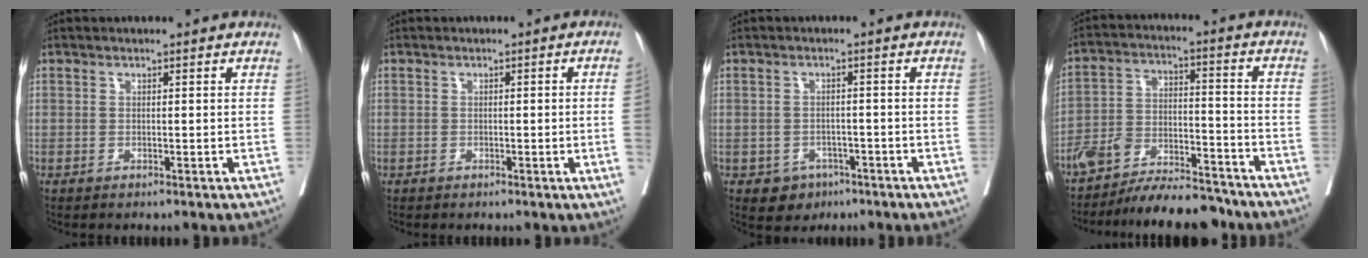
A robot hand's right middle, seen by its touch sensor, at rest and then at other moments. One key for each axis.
{"total": 2.3, "fx": -0.4, "fy": -0.5, "fz": 2.2, "tx": -0.034, "ty": 0.001, "tz": -0.003}
{"total": 3.8, "fx": -2.1, "fy": 3.1, "fz": 0.8, "tx": -0.007, "ty": 0.008, "tz": -0.025}
{"total": 14.0, "fx": -12.8, "fy": 3.3, "fz": 4.6, "tx": -0.070, "ty": 0.026, "tz": -0.211}